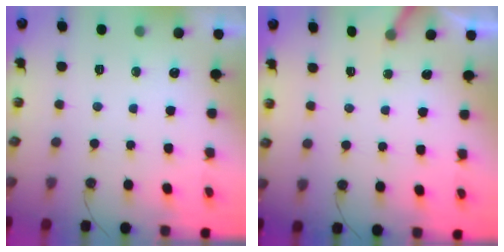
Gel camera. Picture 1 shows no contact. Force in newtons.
{"total": 4.2, "press": 4.2, "slide": 0.3}